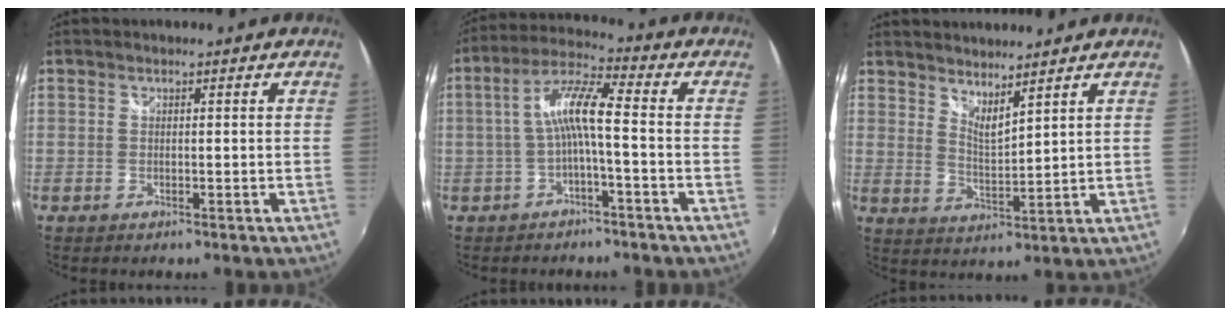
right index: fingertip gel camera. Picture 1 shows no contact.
{"total": 7.6, "force": [-1.6, 0.9, 7.4], "torque": [-0.165, 0.018, -0.027]}
{"total": 4.0, "force": [3.6, 0.4, 1.8], "torque": [-0.029, -0.006, 0.060]}